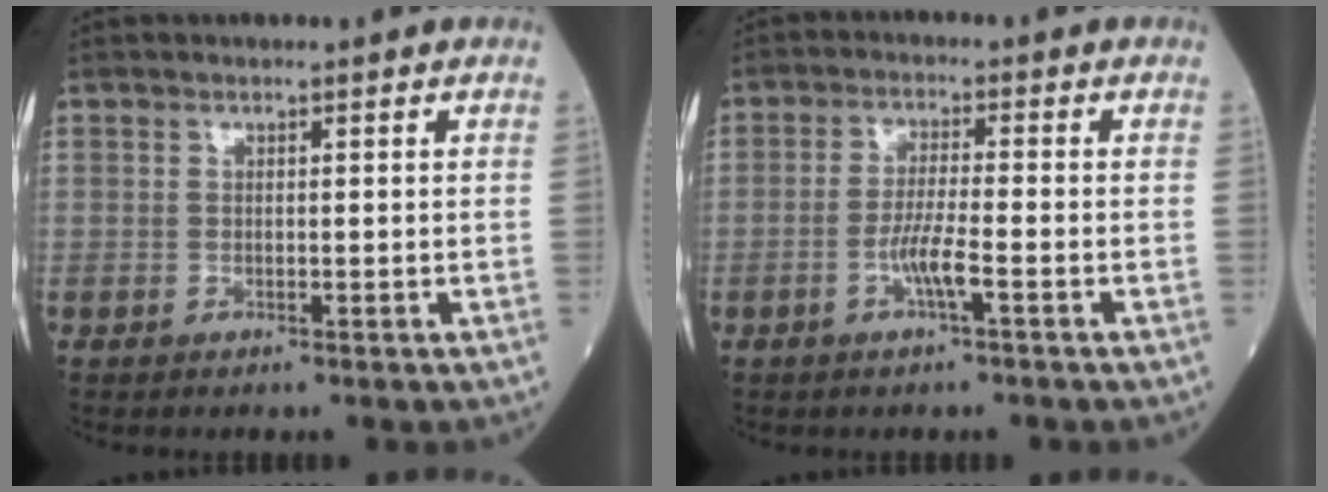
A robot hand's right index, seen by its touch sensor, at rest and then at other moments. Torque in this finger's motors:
{"motor_torque": [0.13, -0.08, 0.17, 0.08]}